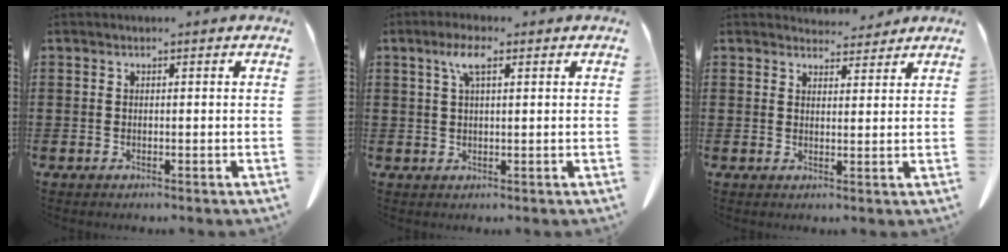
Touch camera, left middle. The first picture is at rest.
{"total": 4.1, "force": [1.9, 1.1, 3.5], "torque": [-0.076, 0.009, 0.030]}
{"total": 3.6, "force": [3.5, 0.9, 0.4], "torque": [-0.009, -0.014, 0.065]}